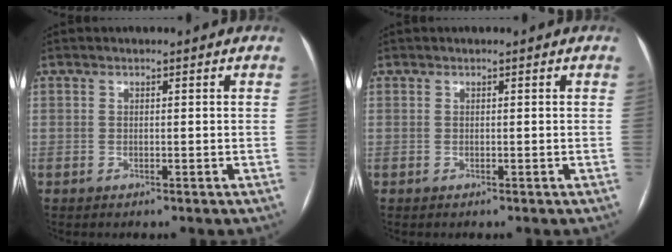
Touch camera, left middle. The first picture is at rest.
{"total": 0.0}